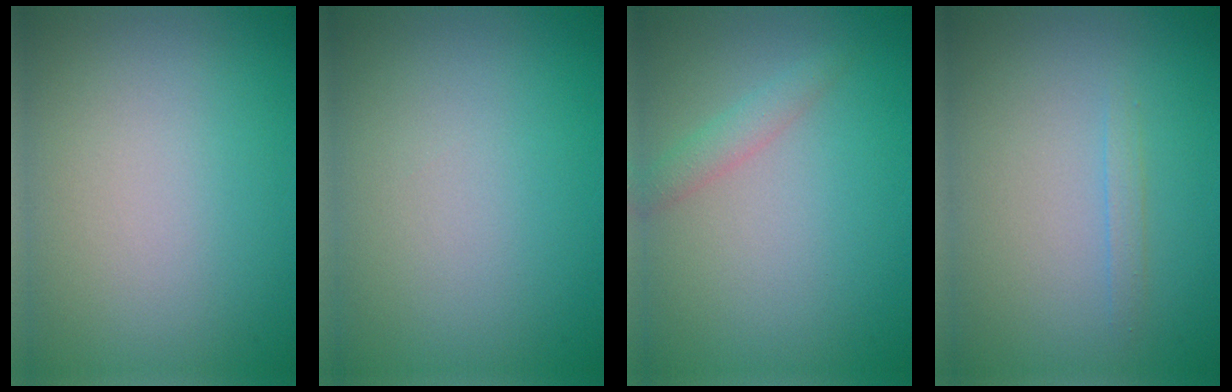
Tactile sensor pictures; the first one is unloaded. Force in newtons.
{"total": 0.0}
{"total": 1.5, "press": 1.5, "slide": 0.1}
{"total": 0.8, "press": 0.8, "slide": 0.0}